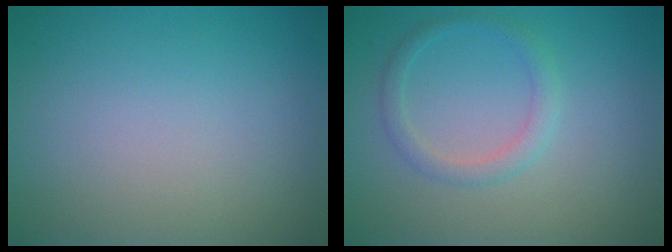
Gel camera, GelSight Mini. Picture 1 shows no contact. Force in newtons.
{"total": 1.9, "press": 1.8, "slide": 0.1}